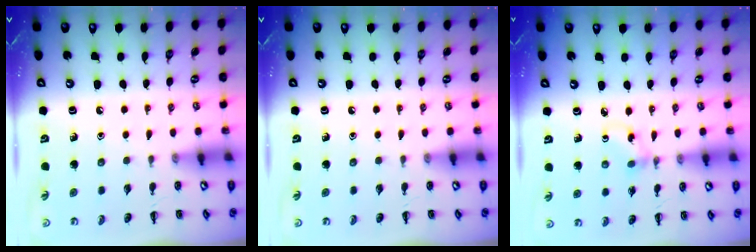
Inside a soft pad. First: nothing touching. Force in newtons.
{"total": 0.0}
{"total": 2.8, "press": 2.6, "slide": 1.0}